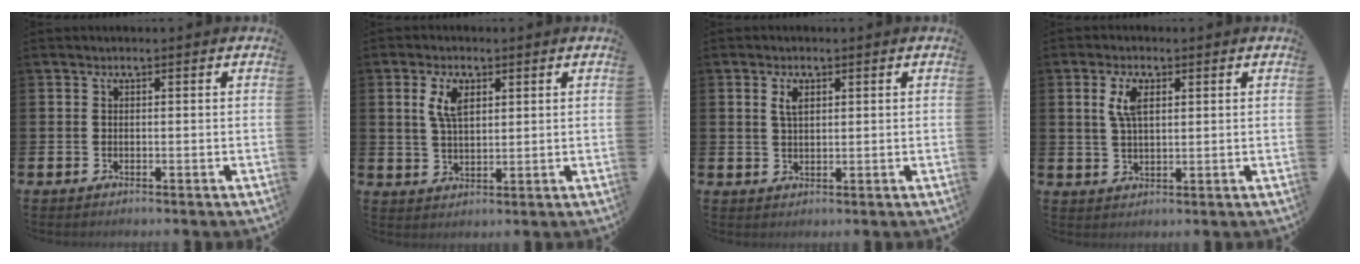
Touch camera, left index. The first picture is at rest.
{"total": 4.5, "force": [2.3, 2.2, 3.2], "torque": [-0.046, -0.001, 0.036]}
{"total": 1.9, "force": [1.3, 0.9, 1.1], "torque": [0.000, -0.007, 0.018]}
{"total": 4.2, "force": [2.0, 1.8, 3.2], "torque": [-0.047, -0.002, 0.029]}